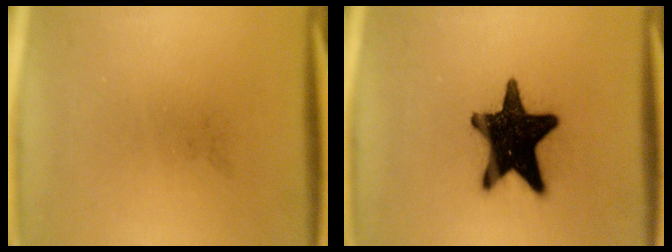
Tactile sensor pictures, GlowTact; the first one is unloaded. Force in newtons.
{"total": 19.3}